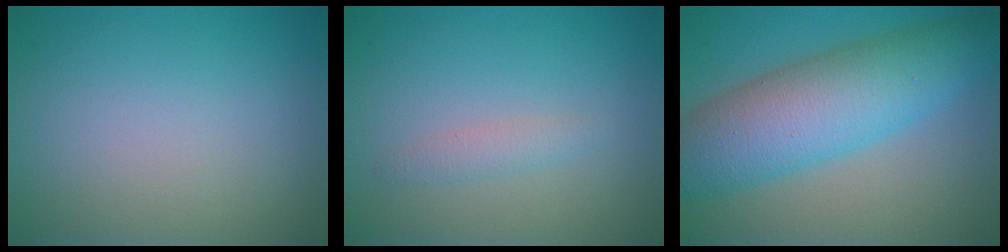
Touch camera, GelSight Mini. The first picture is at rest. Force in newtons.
{"total": 1.2, "press": 1.2, "slide": 0.0}
{"total": 9.2, "press": 9.2, "slide": 0.3}